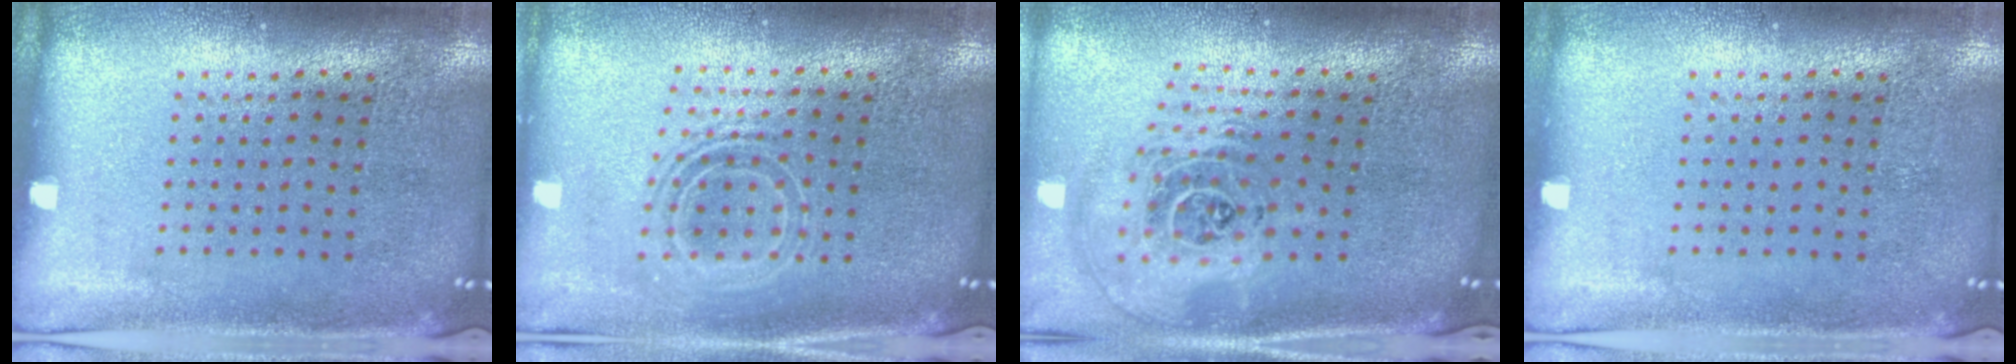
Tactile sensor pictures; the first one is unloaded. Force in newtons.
{"total": 1.7, "press": 1.2, "slide": 1.1}
{"total": 2.6, "press": 1.9, "slide": 1.8}
{"total": 0.0}